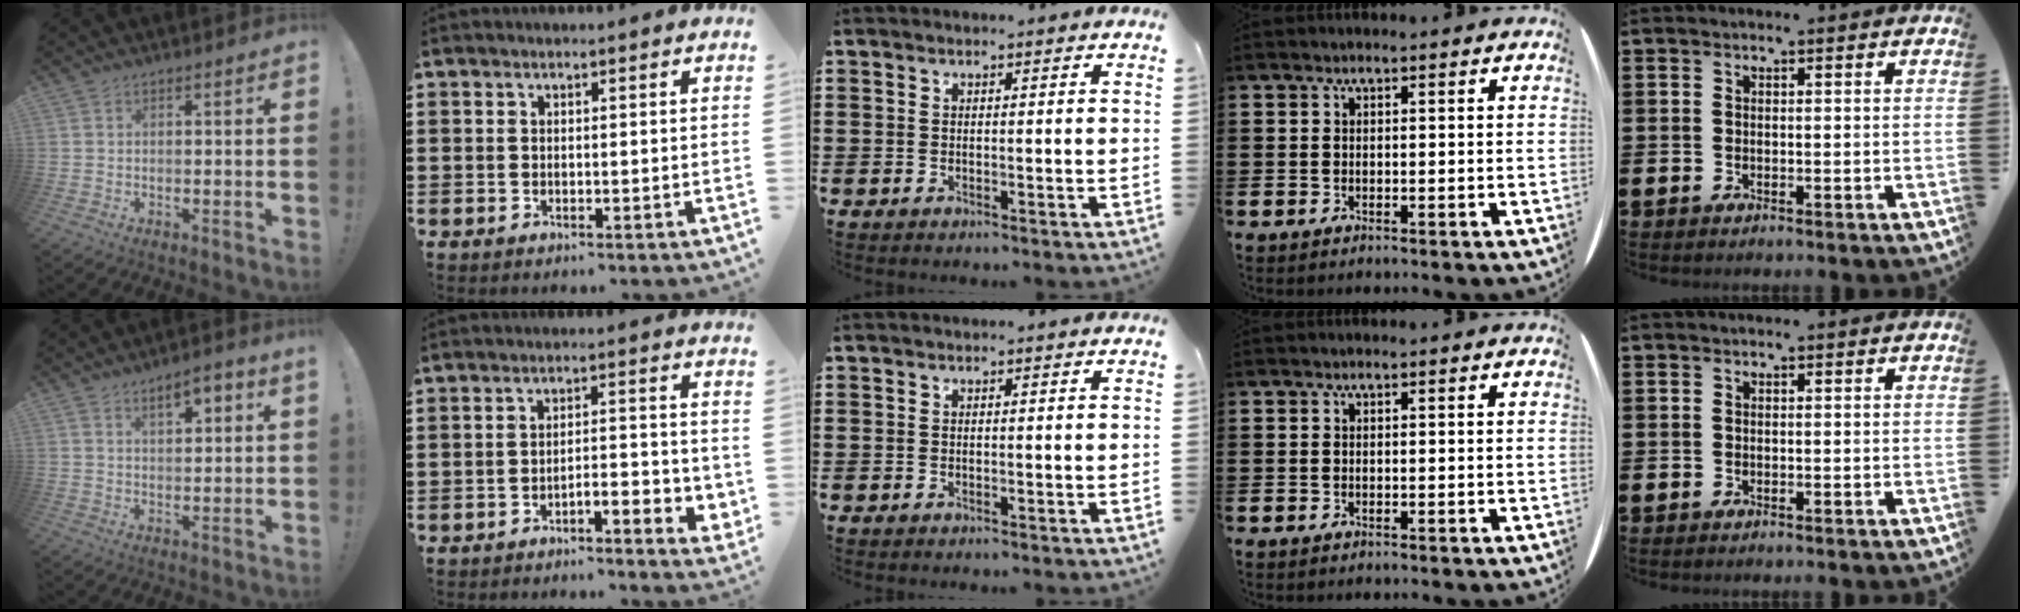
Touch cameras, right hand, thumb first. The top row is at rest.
{"thumb": {"total": 5.5, "force": [3.2, 1.8, 4.0], "torque": [-0.055, -0.015, 0.050]}, "index": {"total": 3.5, "force": [-2.5, 0.5, 2.4], "torque": [-0.041, 0.005, -0.047]}}